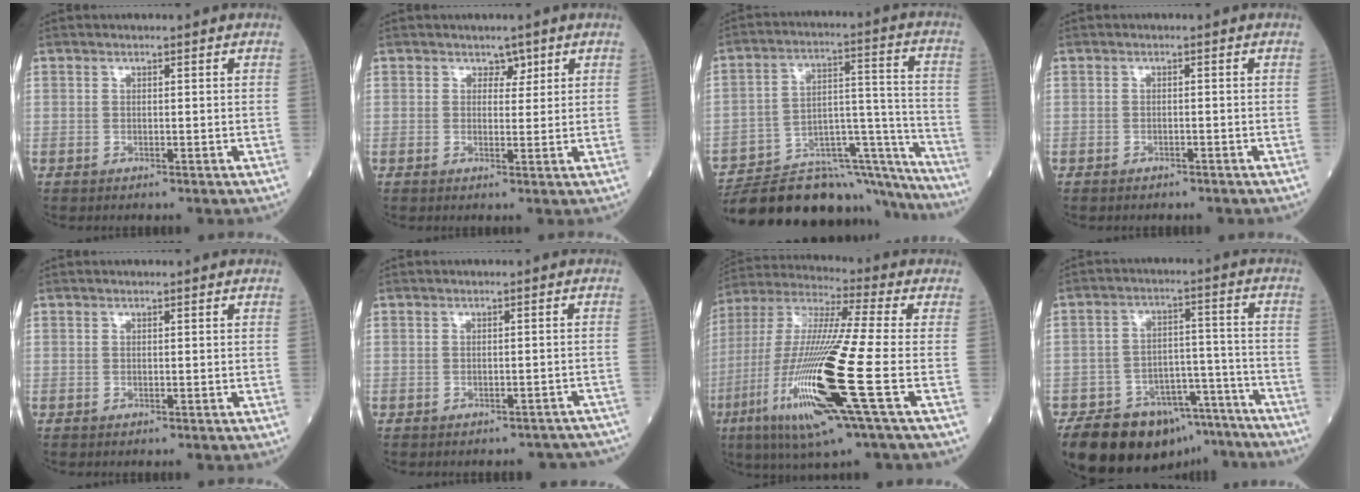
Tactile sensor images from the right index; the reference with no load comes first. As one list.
[{"total": 2.7, "force": [1.5, 1.8, 1.4], "torque": [-0.030, 0.010, 0.028]}, {"total": 28.5, "force": [-25.4, 6.1, 11.4], "torque": [-0.133, 0.013, -0.370]}, {"total": 3.3, "force": [-2.6, 1.5, 1.3], "torque": [-0.030, -0.003, -0.028]}, {"total": 0.0}, {"total": 8.6, "force": [-7.2, 4.3, 1.6], "torque": [-0.009, 0.029, -0.074]}, {"total": 23.2, "force": [-6.8, 1.3, 22.1], "torque": [-0.490, -0.037, -0.133]}, {"total": 19.5, "force": [-15.4, 9.0, 8.0], "torque": [-0.131, 0.028, -0.227]}]